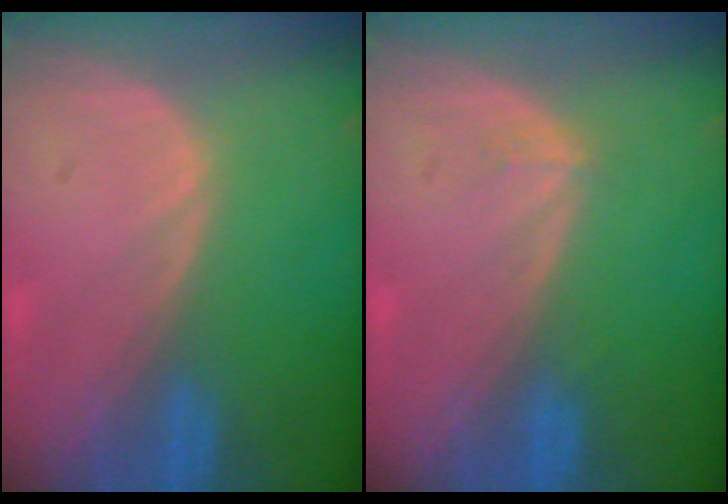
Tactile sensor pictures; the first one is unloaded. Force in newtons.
{"total": 0.9, "press": 0.8, "slide": 0.2}